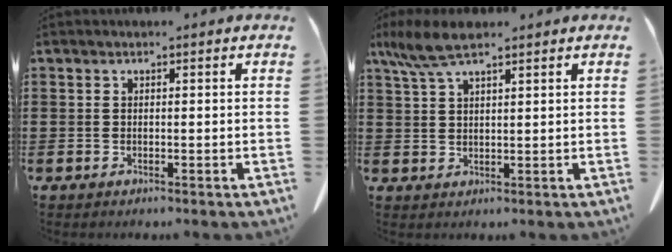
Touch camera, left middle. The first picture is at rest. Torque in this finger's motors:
{"motor_torque": [1.25, -0.13, 0.44, 0.12]}